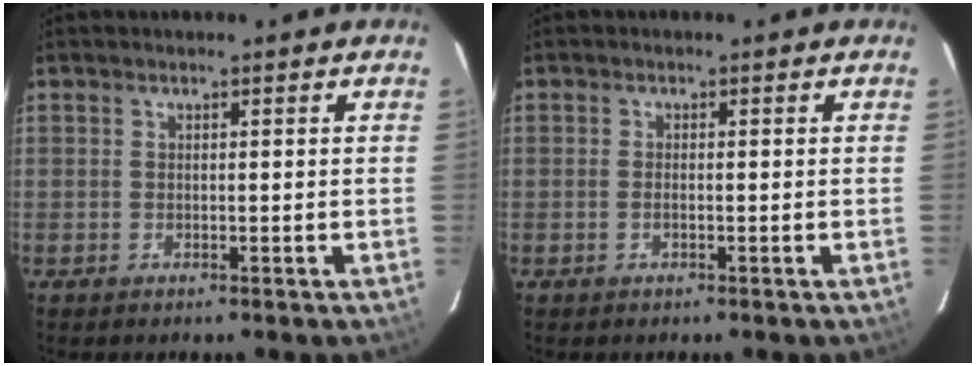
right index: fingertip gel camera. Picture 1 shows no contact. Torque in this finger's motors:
{"motor_torque": [0.00, 0.08, -0.04, 0.00]}